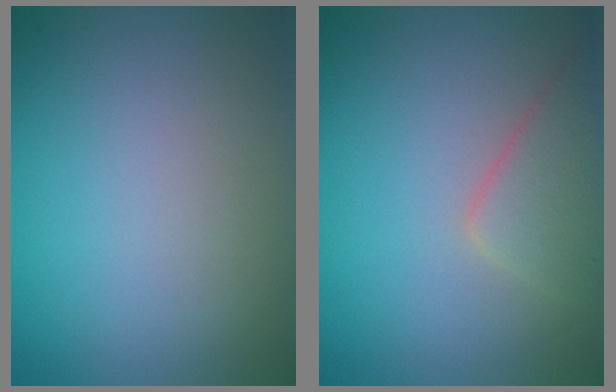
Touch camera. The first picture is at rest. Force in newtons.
{"total": 3.3, "press": 3.3, "slide": 0.2}